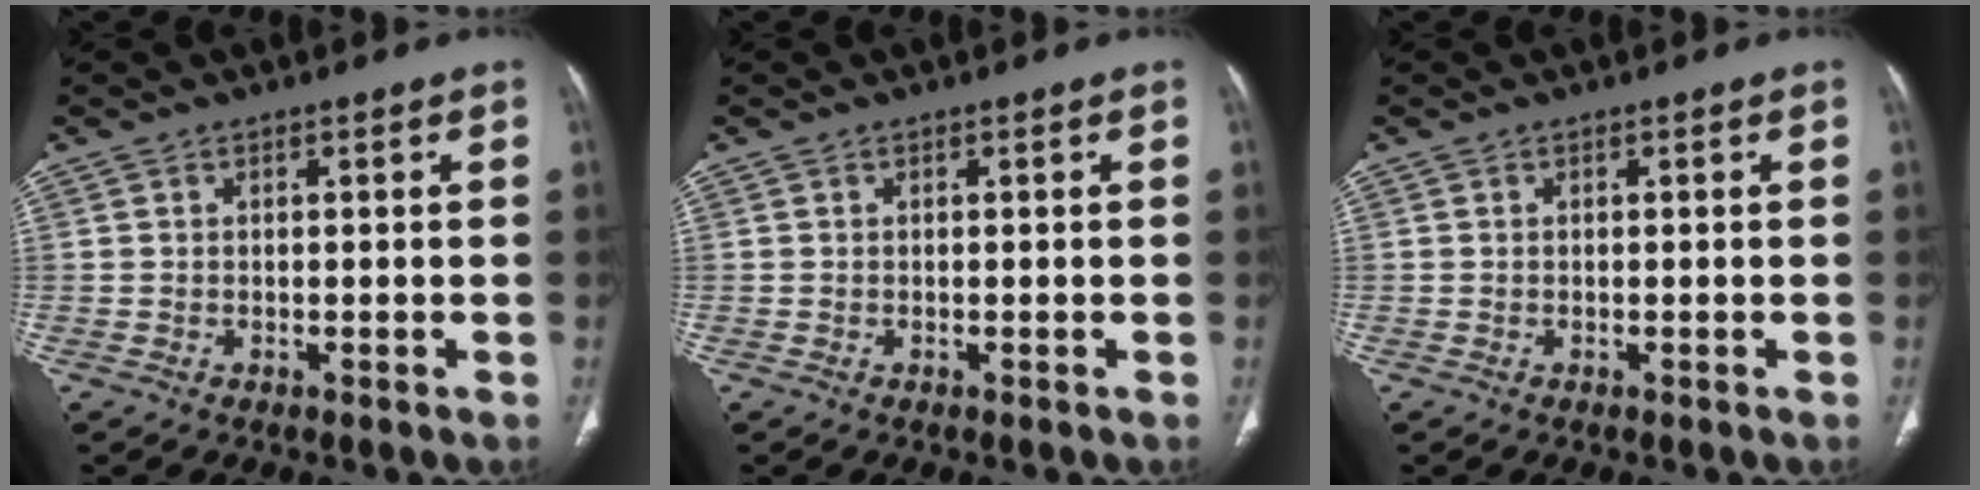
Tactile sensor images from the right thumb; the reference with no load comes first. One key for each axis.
{"total": 0.0}
{"total": 0.0}